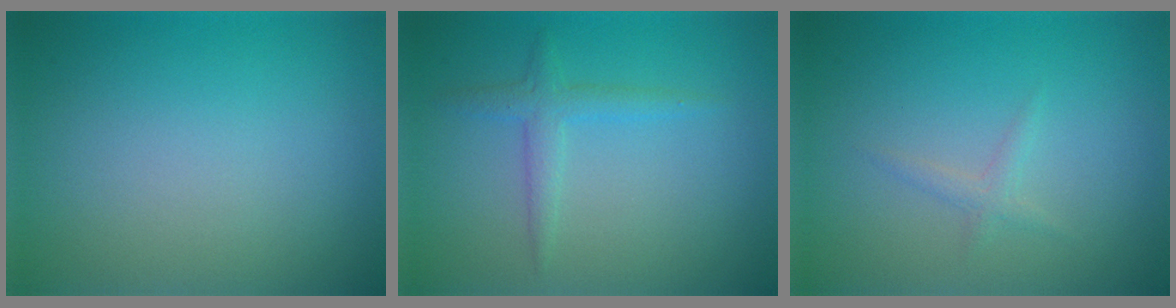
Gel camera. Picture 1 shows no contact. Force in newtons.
{"total": 1.8, "press": 1.7, "slide": 0.1}
{"total": 1.0, "press": 1.0, "slide": 0.1}